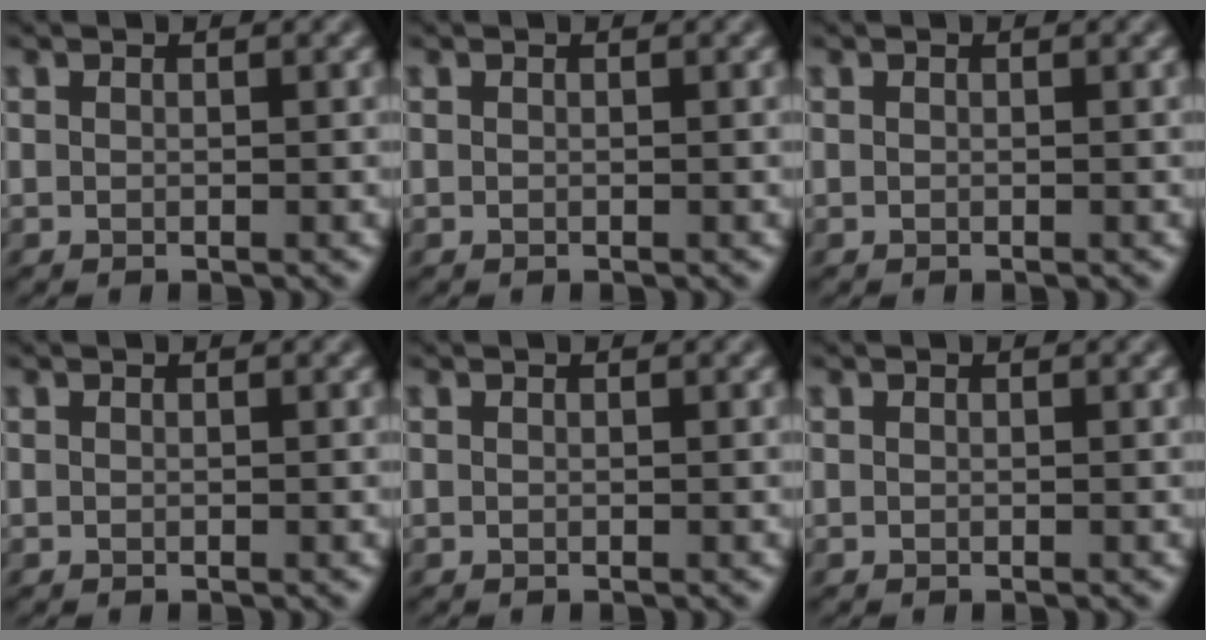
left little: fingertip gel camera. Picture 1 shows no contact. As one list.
[{"total": 0.0}, {"total": 0.0}, {"total": 0.0}, {"total": 0.0}, {"total": 0.0}]